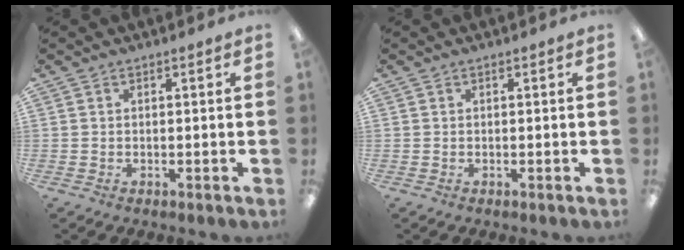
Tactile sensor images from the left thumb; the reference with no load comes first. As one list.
[{"total": 0.0}]